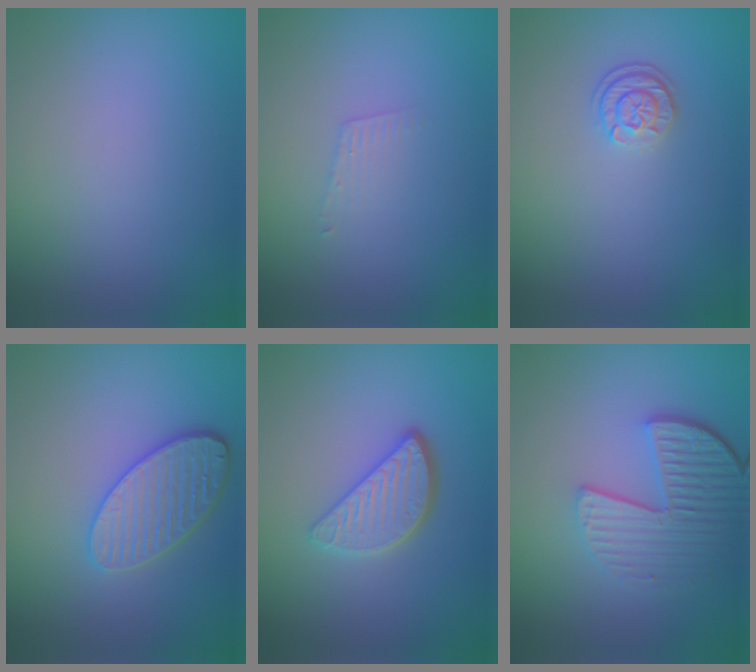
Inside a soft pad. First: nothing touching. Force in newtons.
{"total": 0.9, "press": 0.9, "slide": 0.1}
{"total": 1.8, "press": 1.5, "slide": 0.9}
{"total": 4.3, "press": 3.8, "slide": 2.0}
{"total": 3.9, "press": 3.1, "slide": 2.4}
{"total": 5.6, "press": 4.1, "slide": 3.7}